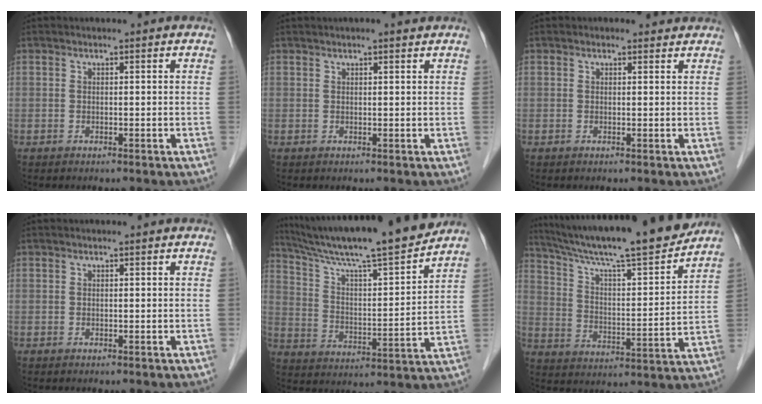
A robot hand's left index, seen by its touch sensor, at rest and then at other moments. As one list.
[{"total": 2.0, "force": [1.6, 0.1, 1.2], "torque": [-0.015, 0.015, 0.024]}, {"total": 1.1, "force": [0.9, 0.7, 0.0], "torque": [-0.002, 0.000, 0.004]}, {"total": 0.0}, {"total": 19.5, "force": [17.1, -0.3, 9.2], "torque": [-0.158, -0.006, 0.273]}, {"total": 21.3, "force": [18.7, 0.4, 10.2], "torque": [-0.171, -0.011, 0.288]}]